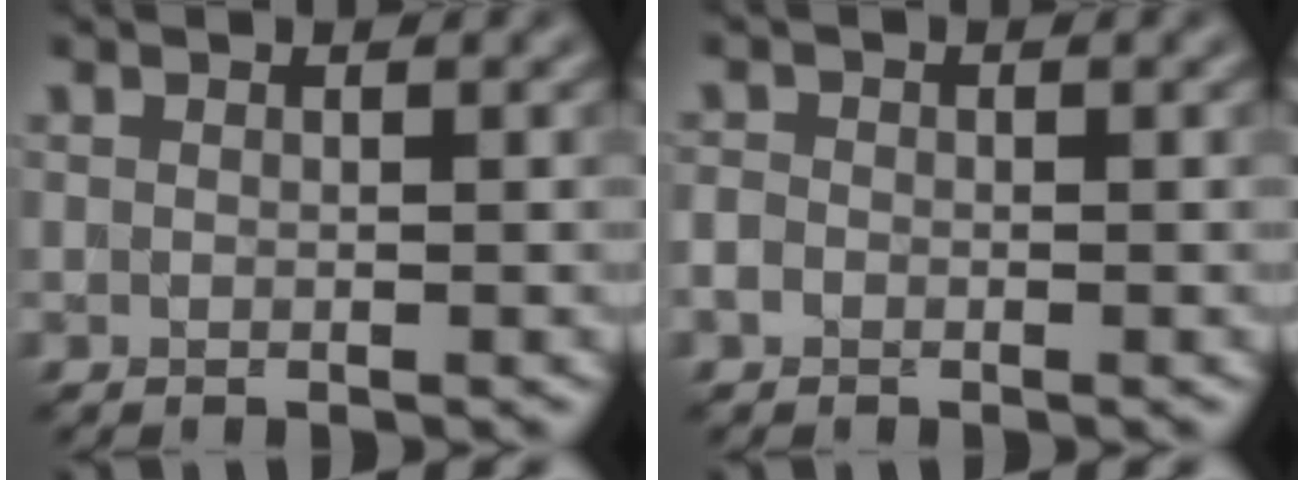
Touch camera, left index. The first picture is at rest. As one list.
[{"total": 0.8, "force": [-0.6, 0.6, -0.1], "torque": [0.000, 0.002, -0.013]}]